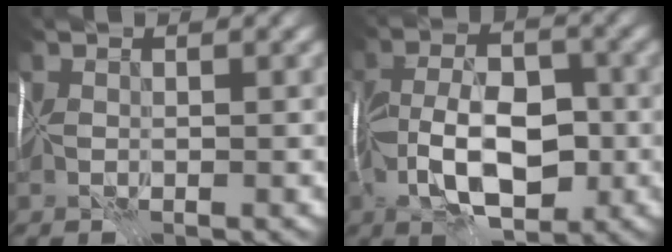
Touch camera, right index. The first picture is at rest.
{"total": 7.1, "force": [-2.6, 2.9, 6.0], "torque": [-0.089, -0.004, -0.053]}